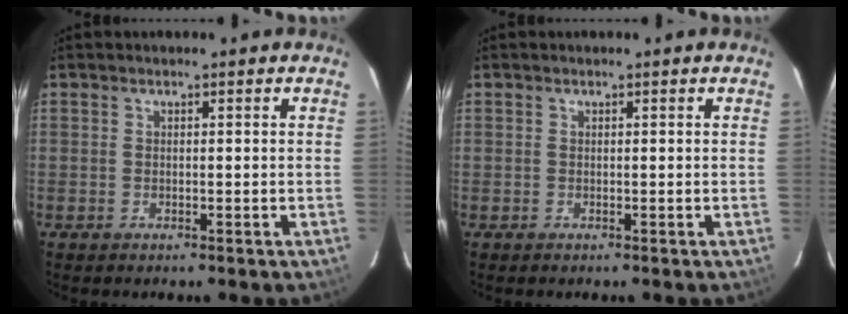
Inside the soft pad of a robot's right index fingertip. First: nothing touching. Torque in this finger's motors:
{"motor_torque": [-0.30, 0.18, -0.91, -0.21]}